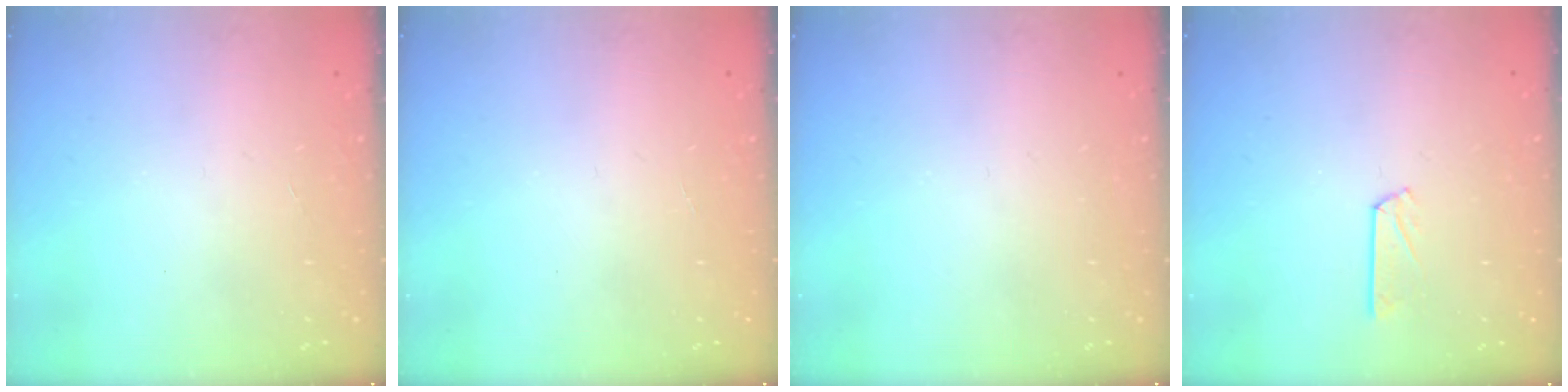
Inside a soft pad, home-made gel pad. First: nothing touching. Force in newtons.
{"total": 0.0}
{"total": 0.0}
{"total": 3.6, "press": 3.6, "slide": 0.3}